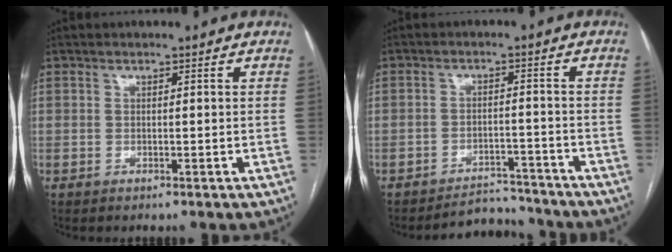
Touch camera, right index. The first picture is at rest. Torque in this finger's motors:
{"motor_torque": [-0.05, -0.02, -0.12, -0.04]}